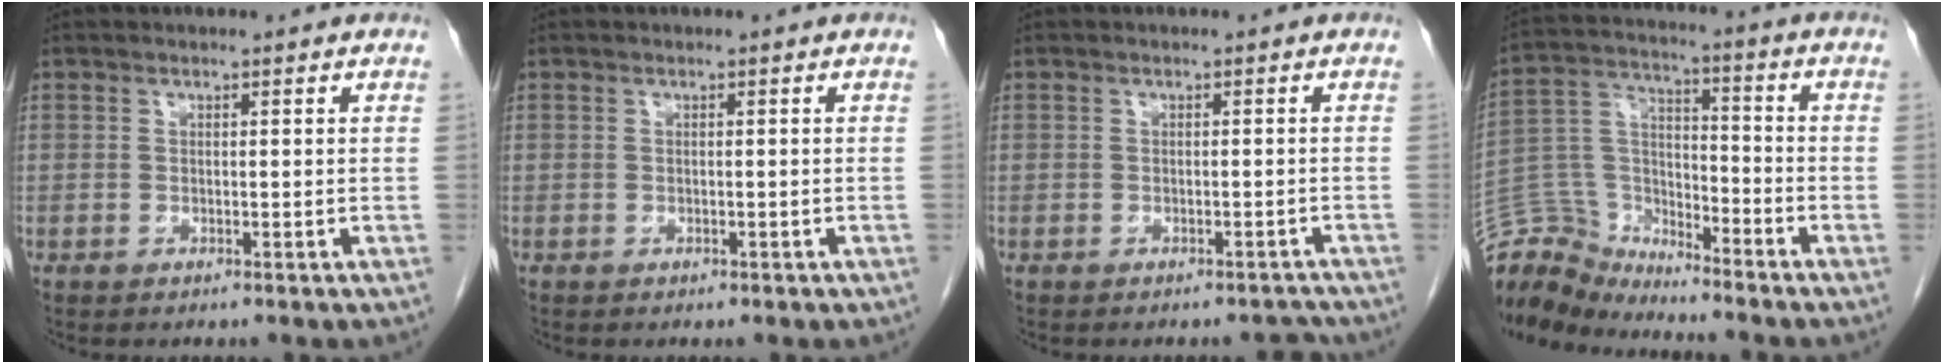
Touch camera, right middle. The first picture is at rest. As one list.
[{"total": 0.0}, {"total": 3.0, "force": [-2.9, 0.7, 0.1], "torque": [0.007, -0.001, -0.032]}, {"total": 11.6, "force": [-11.4, 1.6, 0.1], "torque": [-0.011, 0.046, -0.226]}]